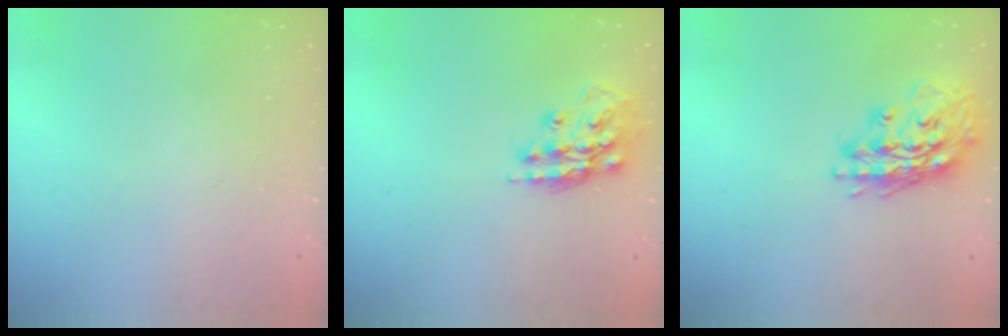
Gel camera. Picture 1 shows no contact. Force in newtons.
{"total": 14.9, "press": 14.9, "slide": 1.1}
{"total": 17.6, "press": 17.5, "slide": 2.3}